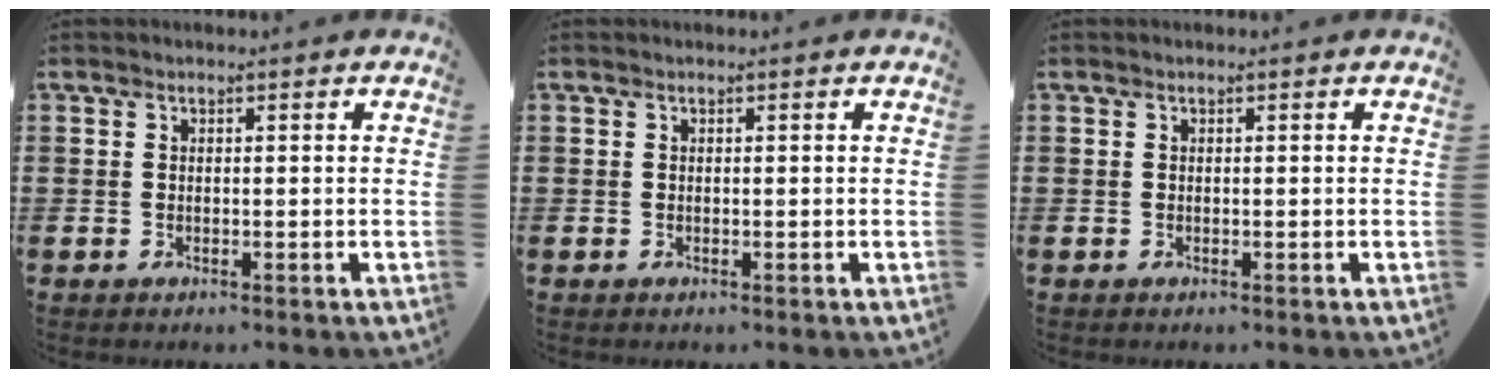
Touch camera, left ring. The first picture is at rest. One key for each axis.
{"total": 0.0}
{"total": 0.0}